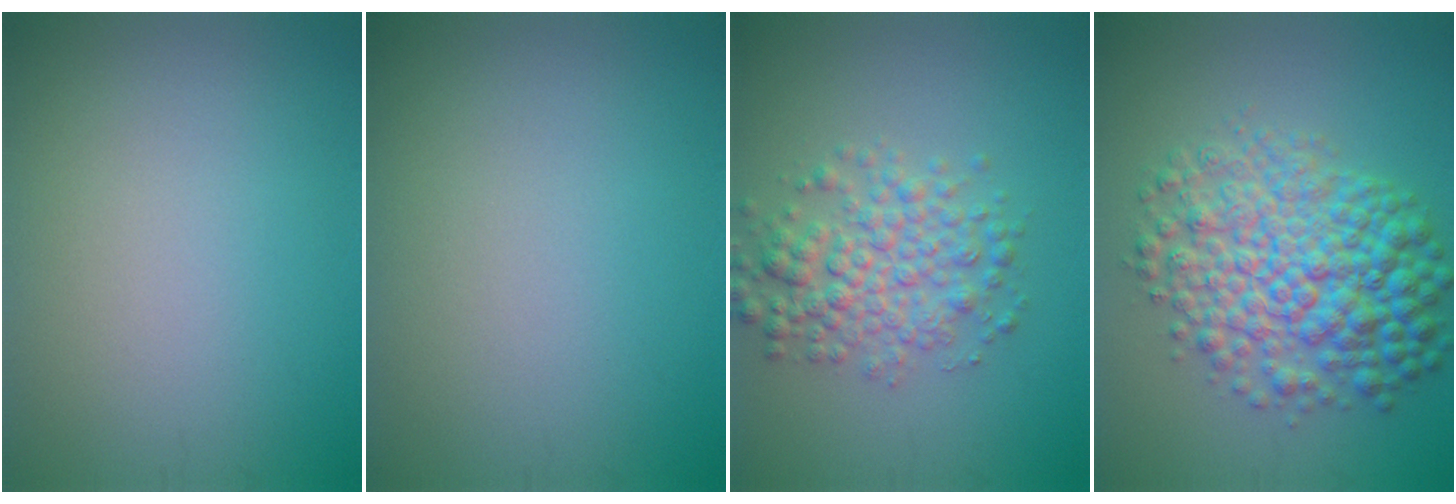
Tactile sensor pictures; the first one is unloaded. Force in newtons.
{"total": 0.0}
{"total": 4.4, "press": 4.4, "slide": 0.0}
{"total": 8.6, "press": 8.6, "slide": 0.1}